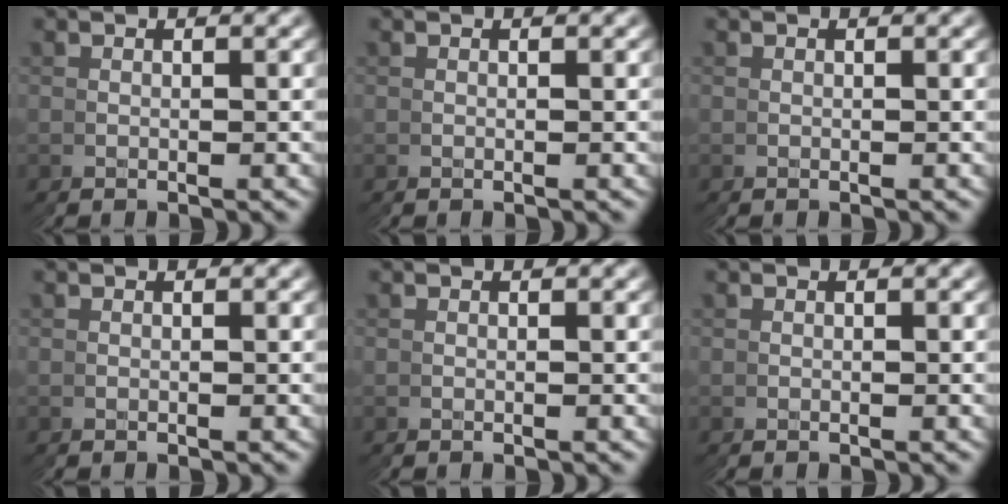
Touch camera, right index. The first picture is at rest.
{"total": 0.0}
{"total": 0.0}
{"total": 0.0}
{"total": 0.0}
{"total": 0.0}